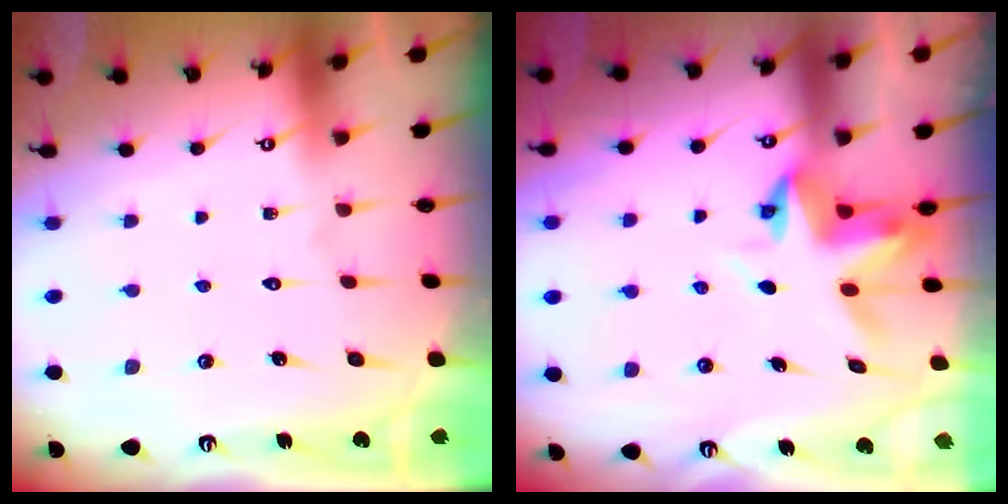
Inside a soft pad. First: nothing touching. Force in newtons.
{"total": 4.7, "press": 4.7, "slide": 0.2}